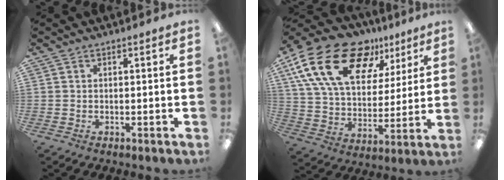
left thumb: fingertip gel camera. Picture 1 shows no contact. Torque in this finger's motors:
{"motor_torque": [-0.17, 0.61, 1.90, -0.87, 0.68]}